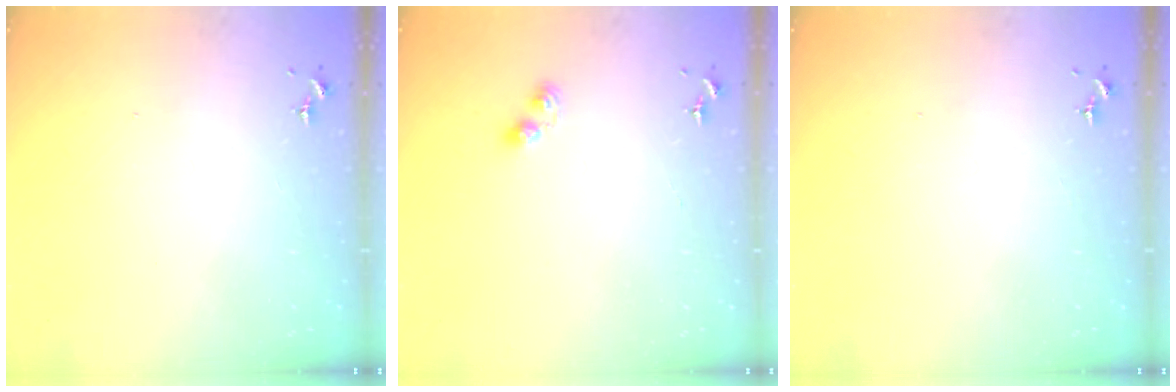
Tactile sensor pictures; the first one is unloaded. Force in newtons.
{"total": 2.8, "press": 2.8, "slide": 0.5}
{"total": 0.0}